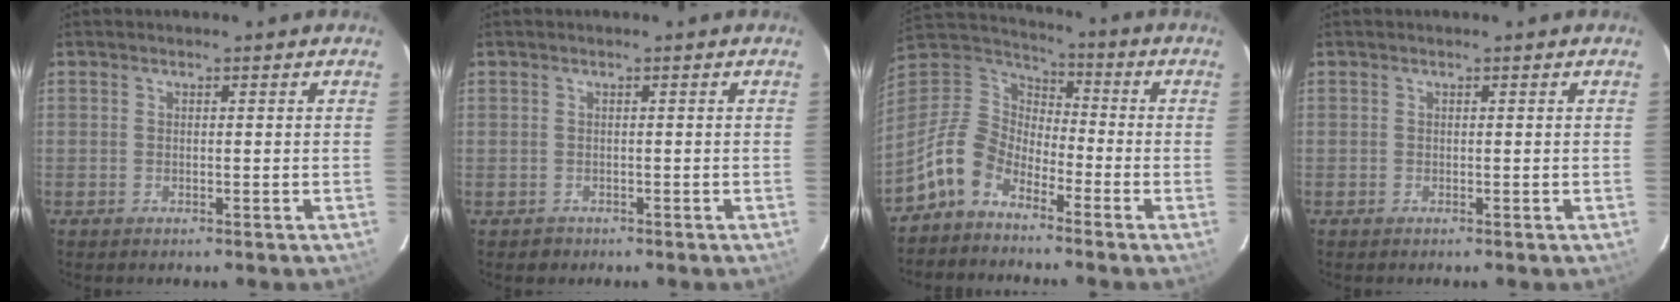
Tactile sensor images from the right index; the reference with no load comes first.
{"total": 1.7, "force": [-0.7, 1.6, 0.0], "torque": [-0.002, 0.005, -0.006]}
{"total": 10.8, "force": [-7.2, 6.4, 4.8], "torque": [-0.108, 0.025, -0.153]}
{"total": 0.0}